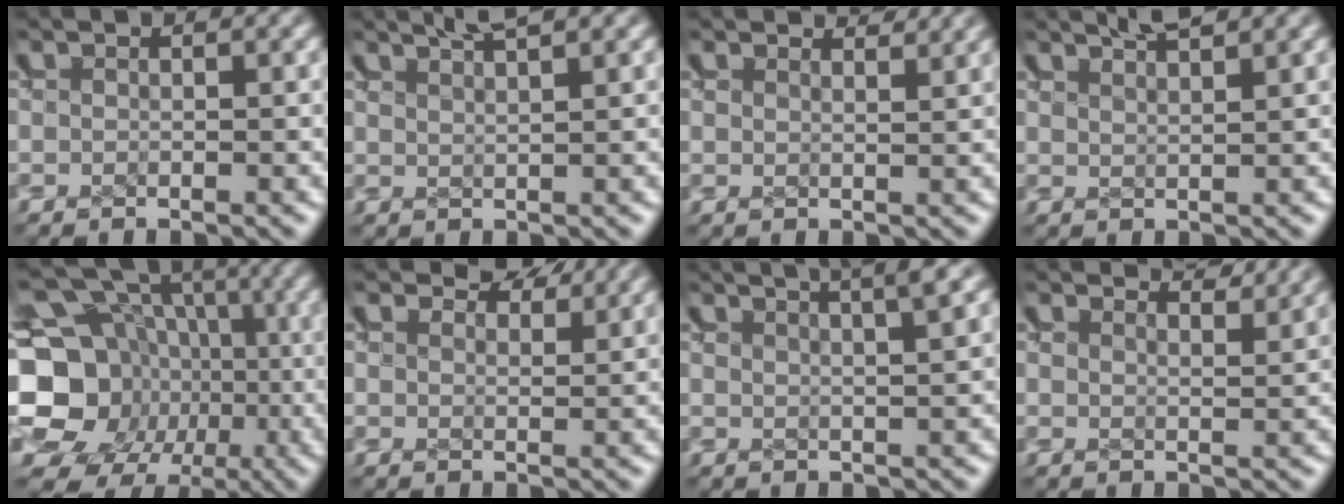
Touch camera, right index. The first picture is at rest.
{"total": 3.0, "force": [2.8, -0.7, 0.7], "torque": [0.000, 0.008, 0.050]}
{"total": 2.1, "force": [2.0, -0.7, -0.2], "torque": [0.000, -0.003, 0.035]}
{"total": 2.9, "force": [2.8, -0.7, 0.6], "torque": [-0.001, 0.005, 0.050]}
{"total": 15.5, "force": [-0.4, 13.7, 7.3], "torque": [-0.138, -0.039, -0.002]}
{"total": 2.4, "force": [2.4, 0.2, 0.4], "torque": [-0.005, 0.000, 0.040]}
{"total": 4.8, "force": [3.7, 0.9, 2.9], "torque": [-0.028, 0.018, 0.055]}
{"total": 3.2, "force": [3.1, -0.7, 0.2], "torque": [0.000, 0.001, 0.053]}